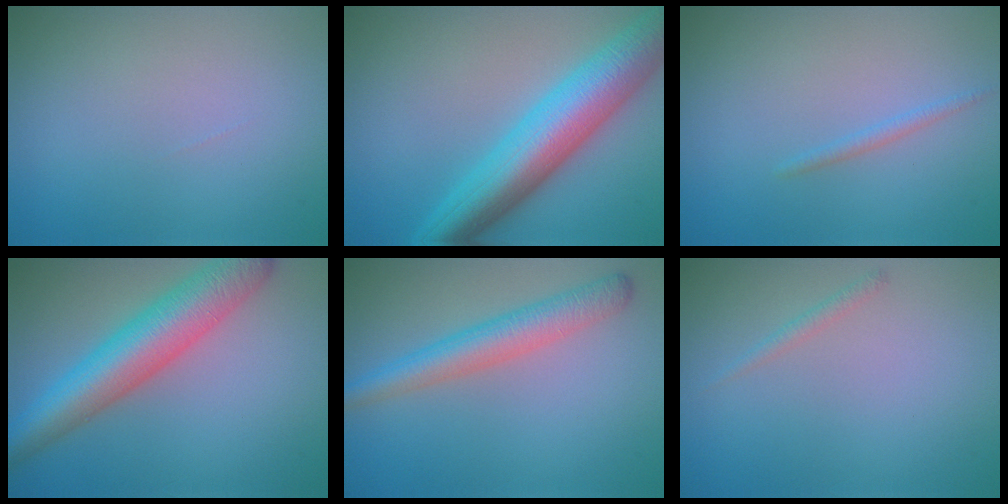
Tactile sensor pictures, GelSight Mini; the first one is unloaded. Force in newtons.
{"total": 9.2, "press": 9.2, "slide": 0.2}
{"total": 0.8, "press": 0.8, "slide": 0.1}
{"total": 7.6, "press": 7.6, "slide": 0.3}
{"total": 4.0, "press": 4.0, "slide": 0.1}
{"total": 0.8, "press": 0.8, "slide": 0.0}